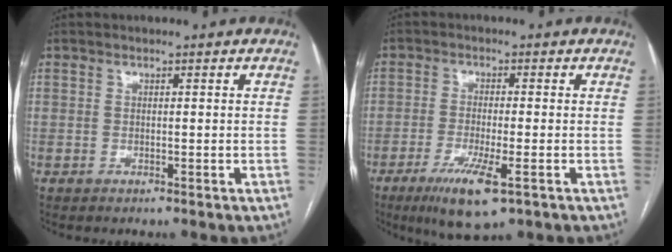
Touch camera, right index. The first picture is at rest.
{"total": 8.1, "force": [-4.1, 1.2, 6.8], "torque": [-0.130, -0.021, -0.066]}